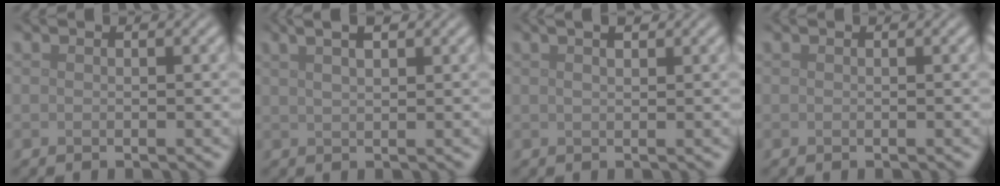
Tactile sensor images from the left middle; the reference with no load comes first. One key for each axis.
{"total": 4.2, "fx": 2.6, "fy": 1.6, "fz": 2.9, "tx": -0.038, "ty": 0.020, "tz": 0.023}
{"total": 2.3, "fx": 1.5, "fy": 0.8, "fz": 1.5, "tx": -0.013, "ty": 0.003, "tz": 0.009}
{"total": 0.0}